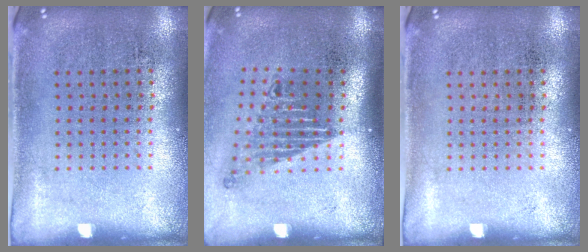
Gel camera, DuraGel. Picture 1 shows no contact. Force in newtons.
{"total": 1.7, "press": 1.2, "slide": 1.2}
{"total": 0.0}